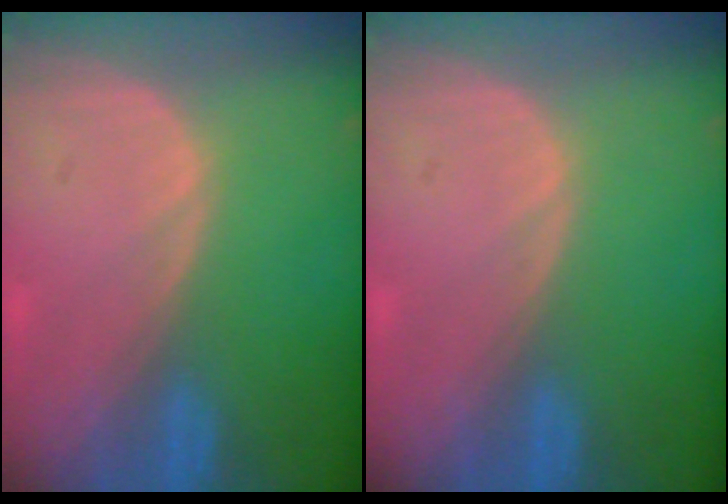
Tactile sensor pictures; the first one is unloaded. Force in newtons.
{"total": 0.0}